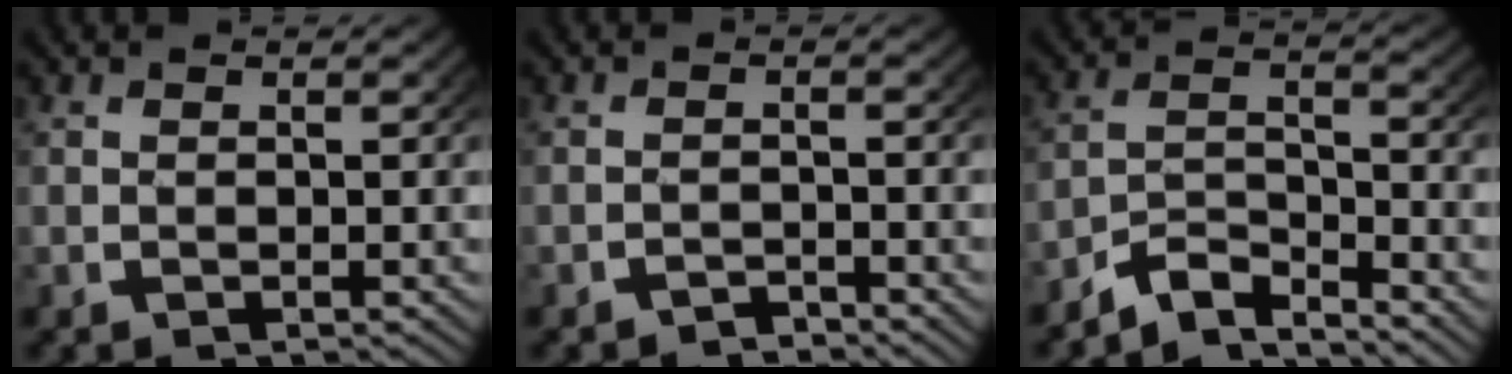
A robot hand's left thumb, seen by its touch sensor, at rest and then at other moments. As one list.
[{"total": 1.7, "force": [-1.7, 0.3, 0.2], "torque": [-0.001, -0.006, -0.028]}, {"total": 5.9, "force": [-4.2, 3.0, 2.8], "torque": [-0.051, -0.017, -0.073]}]